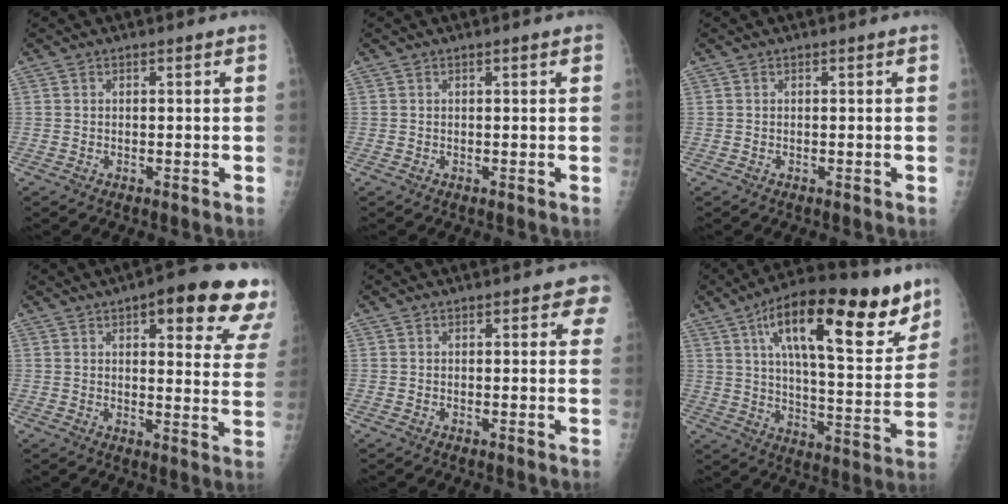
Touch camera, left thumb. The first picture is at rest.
{"total": 1.0, "force": [0.6, 0.3, 0.8], "torque": [-0.012, 0.000, 0.006]}
{"total": 0.0}
{"total": 18.4, "force": [11.1, 5.6, 13.6], "torque": [-0.131, -0.037, 0.122]}
{"total": 3.1, "force": [1.7, 1.6, 2.1], "torque": [0.004, -0.002, 0.010]}
{"total": 26.0, "force": [13.7, 9.1, 20.2], "torque": [-0.276, -0.027, 0.214]}